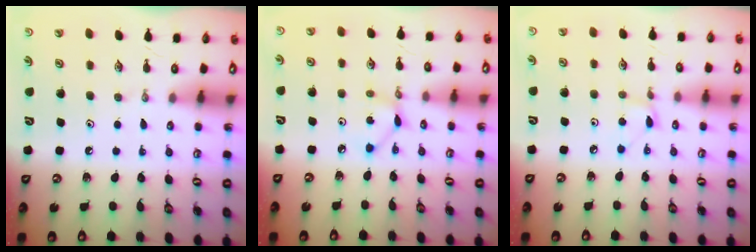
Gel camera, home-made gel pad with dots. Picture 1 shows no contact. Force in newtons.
{"total": 3.4, "press": 3.4, "slide": 0.1}
{"total": 3.6, "press": 3.5, "slide": 0.5}